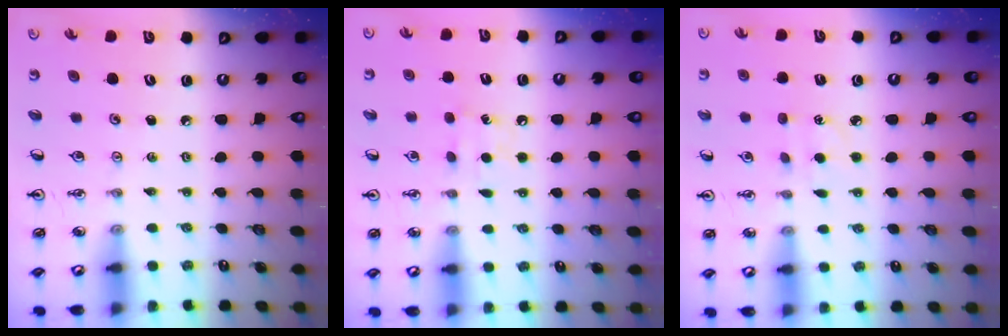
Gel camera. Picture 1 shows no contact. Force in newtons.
{"total": 8.6, "press": 8.6, "slide": 0.9}
{"total": 2.9, "press": 2.8, "slide": 0.5}